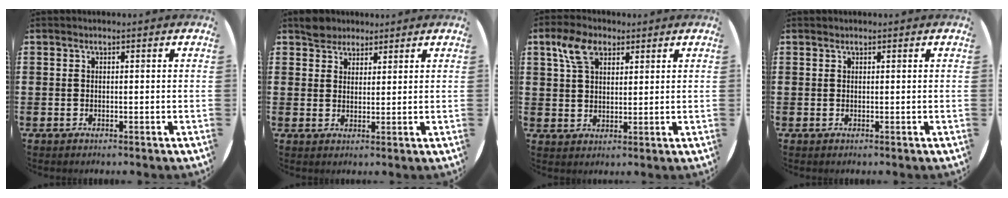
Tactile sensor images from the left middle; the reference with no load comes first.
{"total": 3.1, "force": [2.8, 1.3, -0.2], "torque": [0.002, 0.003, 0.054]}
{"total": 5.7, "force": [3.4, 3.2, 3.3], "torque": [-0.069, 0.009, 0.061]}
{"total": 0.0}